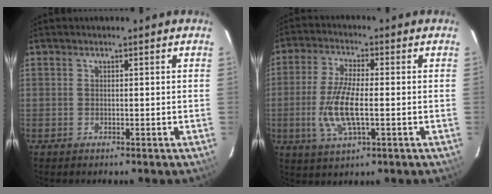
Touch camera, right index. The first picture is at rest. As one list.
[{"total": 9.7, "force": [-1.8, 2.9, 9.1], "torque": [-0.190, -0.008, -0.035]}]